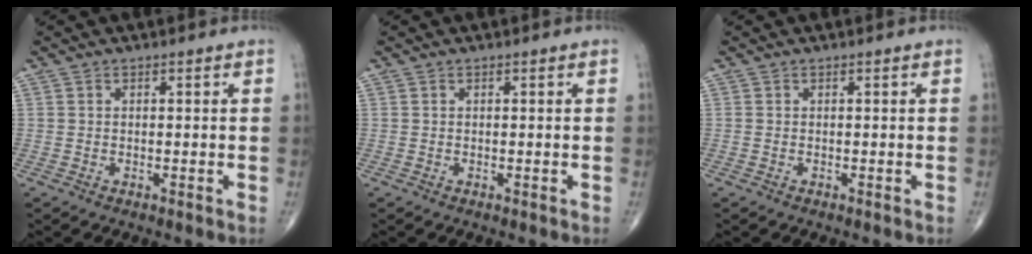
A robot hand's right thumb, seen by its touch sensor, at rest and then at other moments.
{"total": 0.0}
{"total": 0.0}